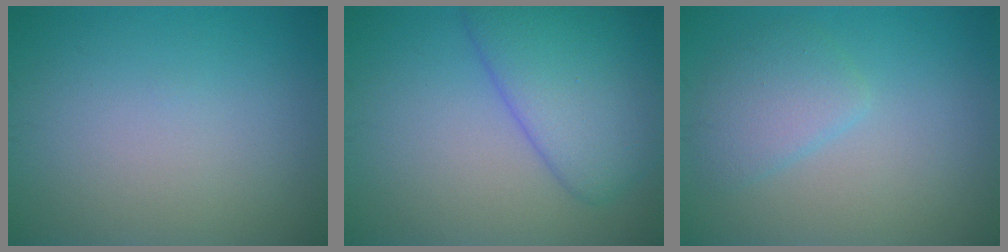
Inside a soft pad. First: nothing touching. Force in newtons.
{"total": 6.5, "press": 6.5, "slide": 0.5}
{"total": 2.7, "press": 2.7, "slide": 0.2}